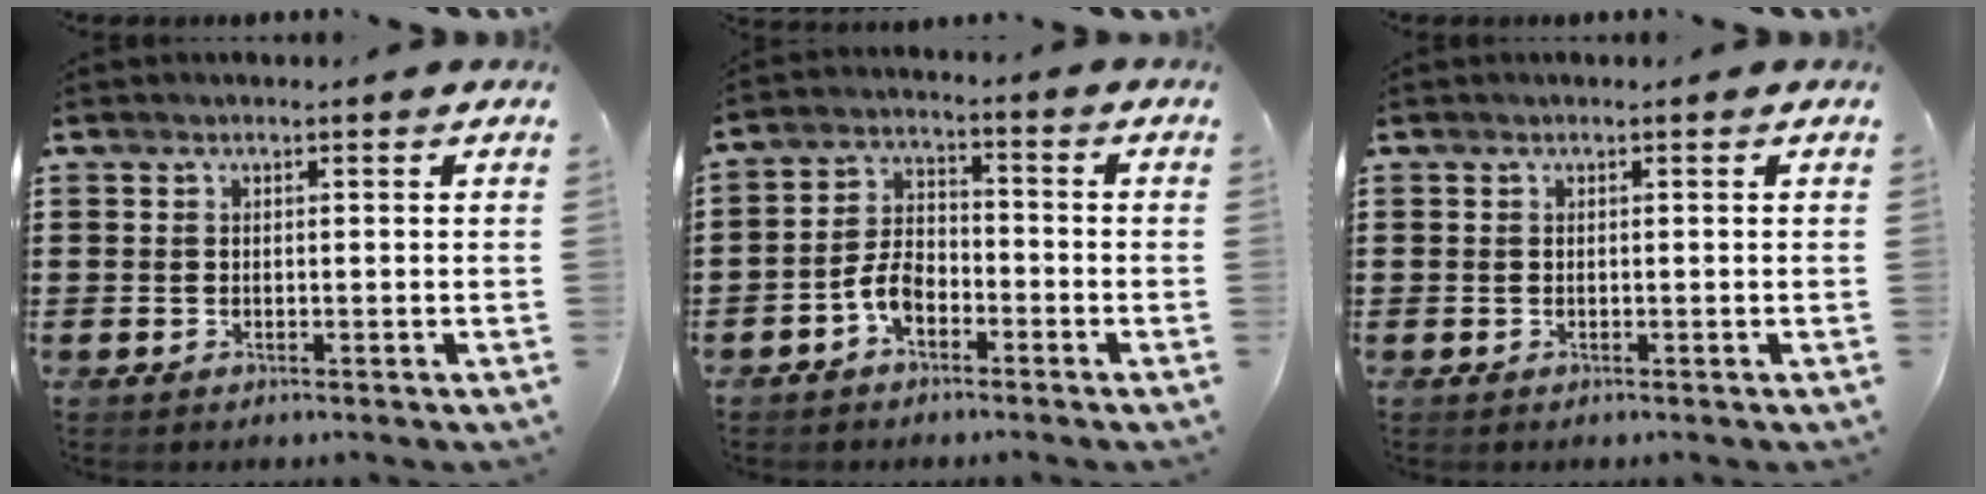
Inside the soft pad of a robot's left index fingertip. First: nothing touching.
{"total": 5.1, "force": [-2.9, 2.9, 3.1], "torque": [-0.076, 0.007, -0.060]}
{"total": 0.0}